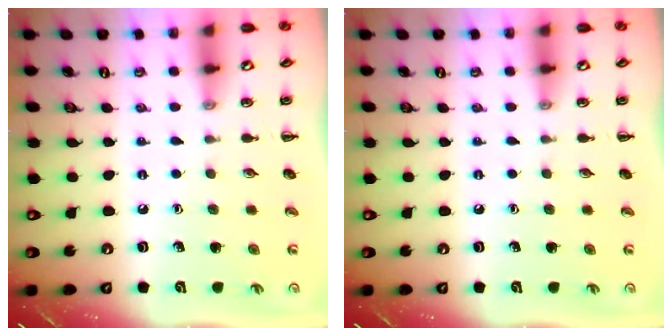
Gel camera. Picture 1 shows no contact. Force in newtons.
{"total": 0.0}